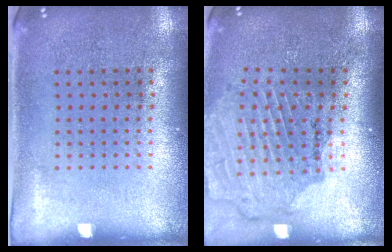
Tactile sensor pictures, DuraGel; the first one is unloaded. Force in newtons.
{"total": 1.6, "press": 1.6, "slide": 0.2}